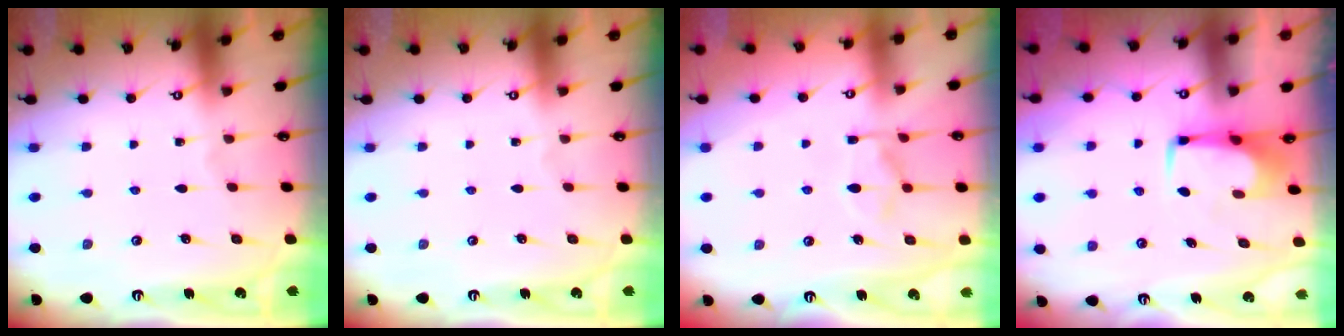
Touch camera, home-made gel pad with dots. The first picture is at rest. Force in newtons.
{"total": 0.0}
{"total": 5.1, "press": 4.9, "slide": 1.4}
{"total": 1.6, "press": 1.4, "slide": 0.7}